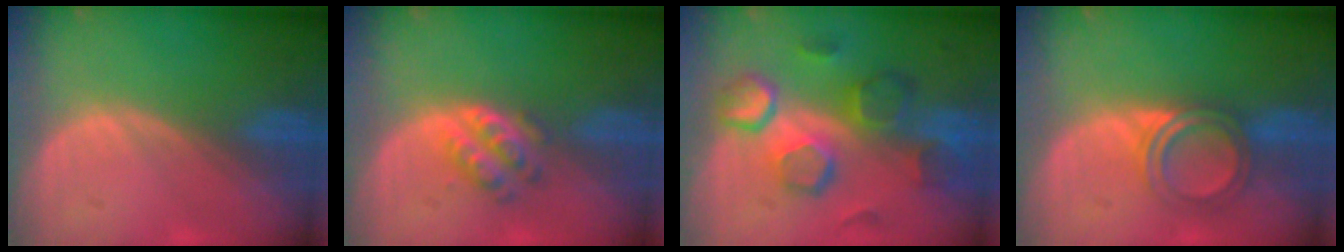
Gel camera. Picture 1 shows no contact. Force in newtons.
{"total": 4.2, "press": 4.2, "slide": 0.1}
{"total": 10.4, "press": 9.3, "slide": 4.6}
{"total": 5.0, "press": 4.8, "slide": 1.4}